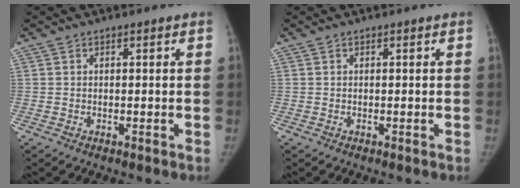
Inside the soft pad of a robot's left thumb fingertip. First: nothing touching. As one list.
[{"total": 0.0}]